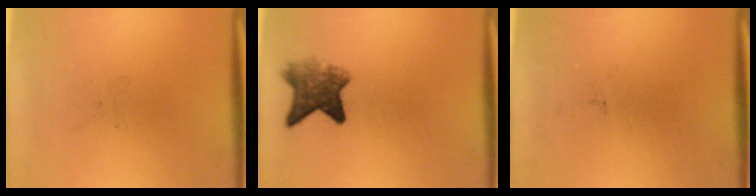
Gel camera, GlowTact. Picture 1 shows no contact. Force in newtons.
{"total": 5.7}
{"total": 0.0}